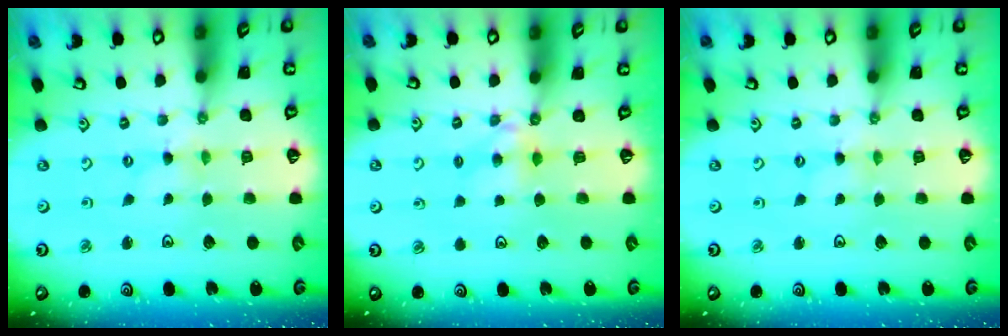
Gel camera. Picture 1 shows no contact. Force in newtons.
{"total": 4.9, "press": 4.8, "slide": 0.7}
{"total": 0.9, "press": 0.9, "slide": 0.1}